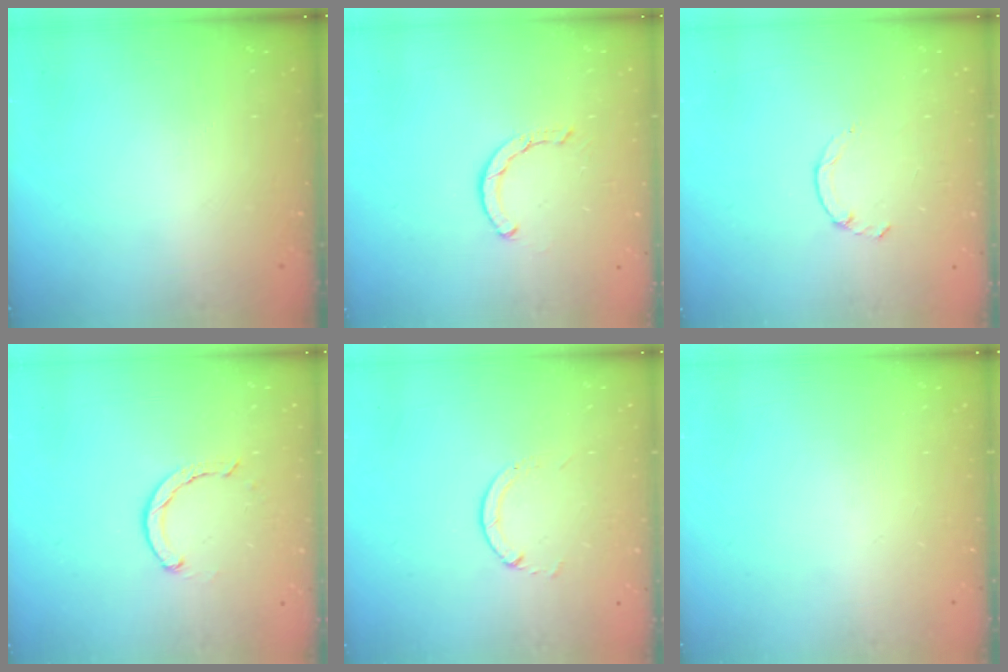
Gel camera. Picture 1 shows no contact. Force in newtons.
{"total": 1.6, "press": 1.6, "slide": 0.1}
{"total": 1.3, "press": 1.2, "slide": 0.4}
{"total": 2.4, "press": 2.4, "slide": 0.1}
{"total": 1.3, "press": 1.3, "slide": 0.2}
{"total": 0.0}